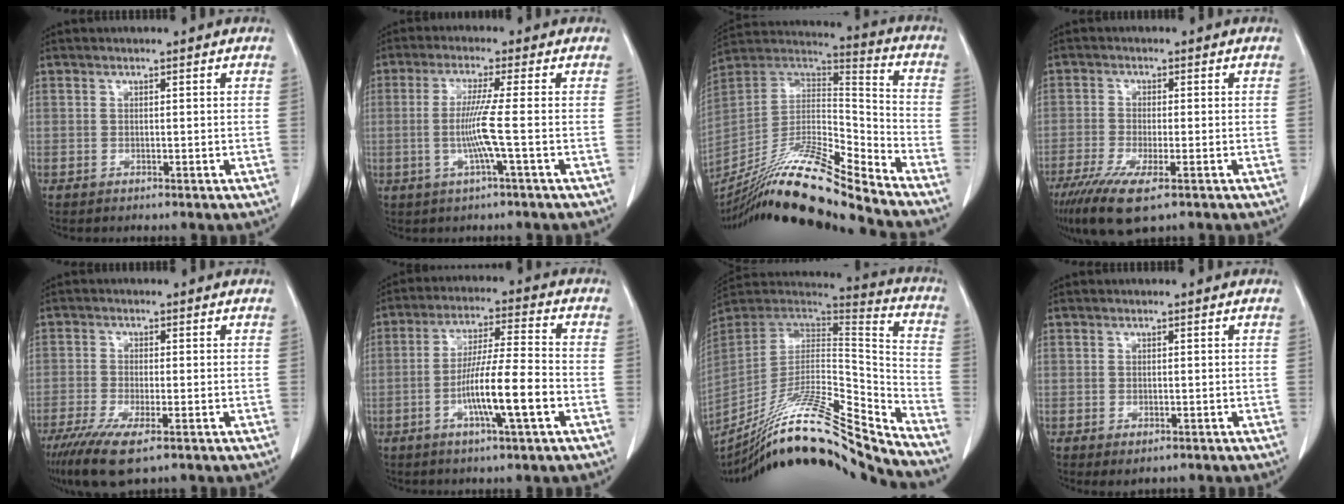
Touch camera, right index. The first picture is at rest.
{"total": 6.0, "force": [-1.0, -1.4, 5.8], "torque": [-0.118, -0.004, -0.020]}
{"total": 20.2, "force": [-17.2, -0.5, 10.6], "torque": [-0.210, 0.009, -0.317]}
{"total": 8.7, "force": [-5.3, 1.6, 6.7], "torque": [-0.122, -0.025, -0.089]}
{"total": 8.0, "force": [-5.0, 1.5, 6.1], "torque": [-0.111, -0.023, -0.082]}
{"total": 10.8, "force": [-3.6, 0.2, 10.2], "torque": [-0.187, -0.003, -0.065]}
{"total": 25.5, "force": [-22.9, -0.4, 11.2], "torque": [-0.174, -0.003, -0.374]}
{"total": 2.2, "force": [-1.3, 0.9, 1.4], "torque": [-0.019, -0.005, -0.011]}